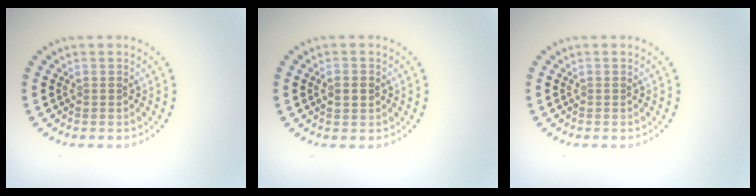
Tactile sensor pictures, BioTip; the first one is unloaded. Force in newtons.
{"total": 2.1, "press": 2.1, "slide": 0.1}
{"total": 0.0}